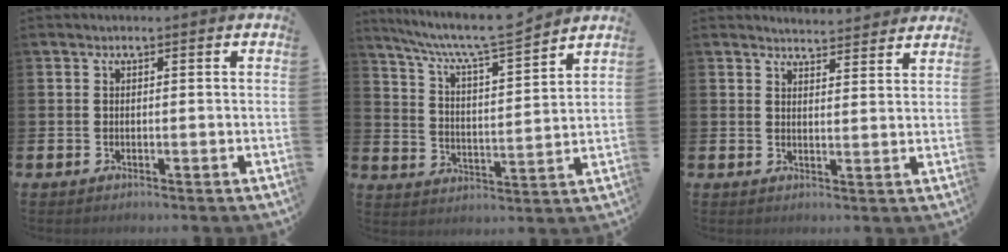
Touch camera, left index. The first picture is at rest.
{"total": 8.6, "force": [8.0, 0.5, 3.1], "torque": [-0.091, -0.057, 0.137]}
{"total": 3.8, "force": [3.8, 0.2, -0.3], "torque": [0.000, -0.024, 0.070]}